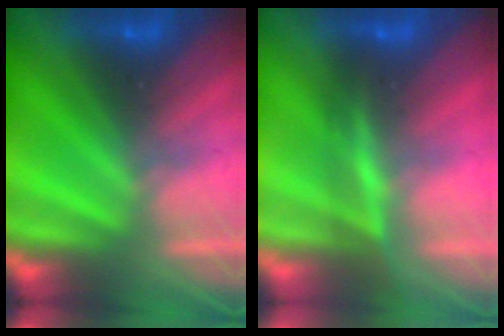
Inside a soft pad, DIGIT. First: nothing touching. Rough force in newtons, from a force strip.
{"total": 4.6}